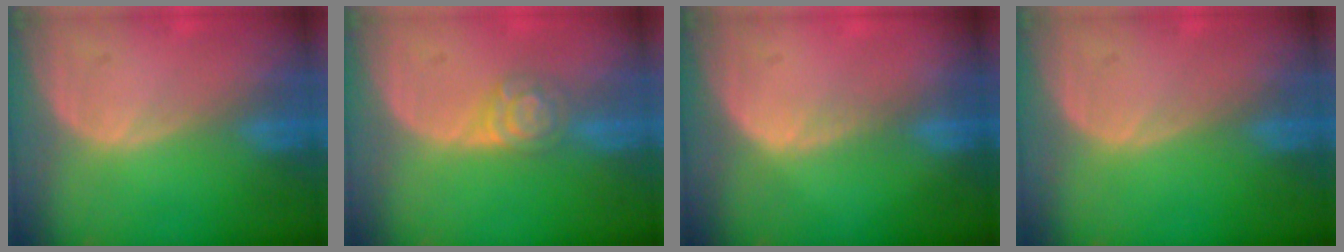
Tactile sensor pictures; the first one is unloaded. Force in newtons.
{"total": 4.3, "press": 3.9, "slide": 1.7}
{"total": 1.5, "press": 1.0, "slide": 1.1}
{"total": 0.0}